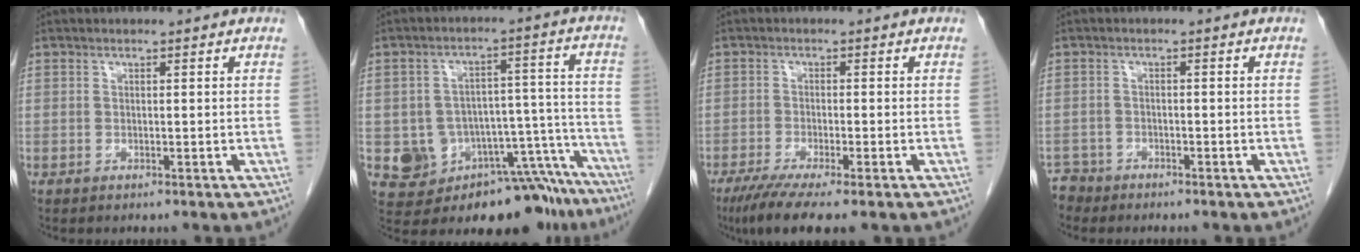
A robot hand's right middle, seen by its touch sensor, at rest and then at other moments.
{"total": 15.0, "force": [-11.1, 8.1, 6.2], "torque": [-0.046, 0.076, -0.138]}
{"total": 7.4, "force": [-5.2, 0.6, 5.3], "torque": [-0.084, -0.018, -0.083]}
{"total": 2.5, "force": [-2.2, 0.8, -0.8], "torque": [0.015, -0.002, -0.044]}